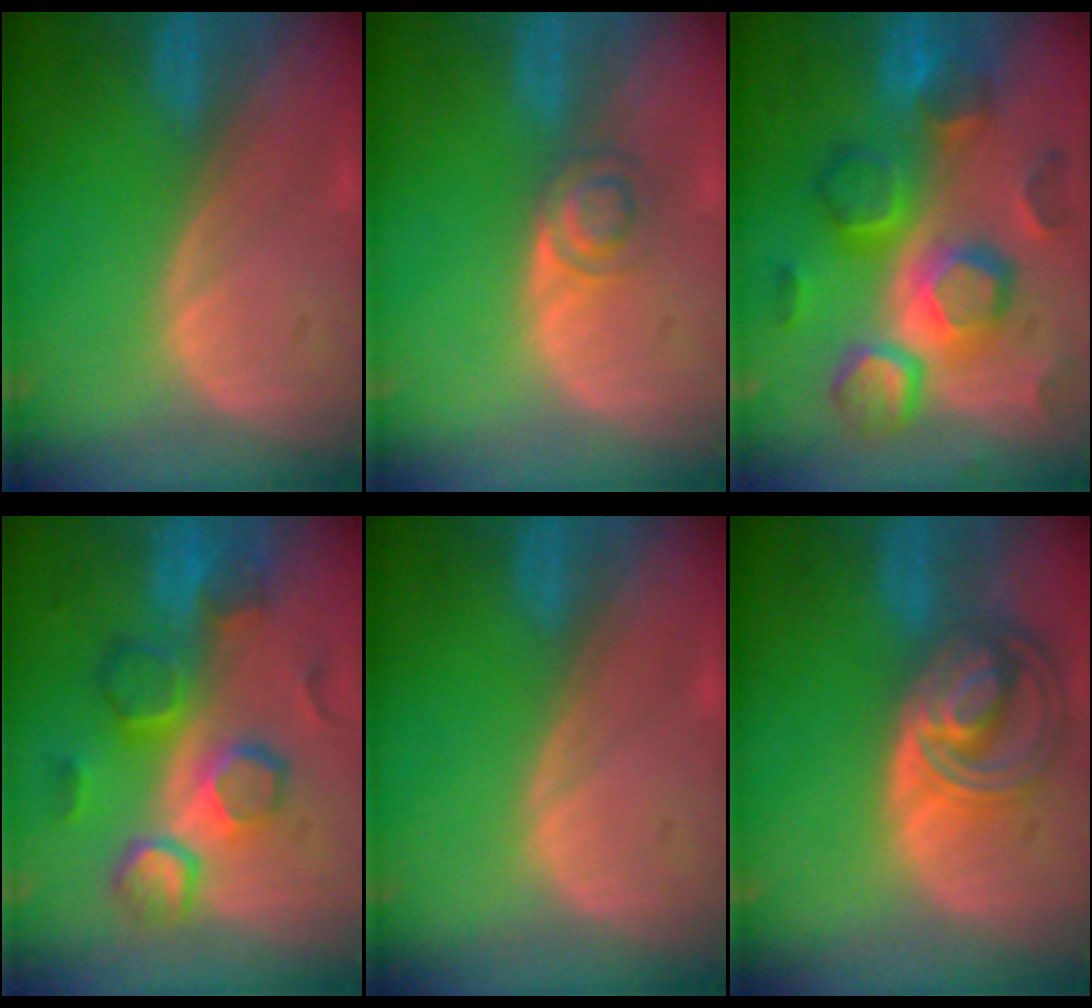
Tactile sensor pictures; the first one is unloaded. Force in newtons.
{"total": 3.3, "press": 3.3, "slide": 0.4}
{"total": 12.3, "press": 12.2, "slide": 1.2}
{"total": 9.9, "press": 9.4, "slide": 3.1}
{"total": 0.0}
{"total": 8.7, "press": 7.5, "slide": 4.3}